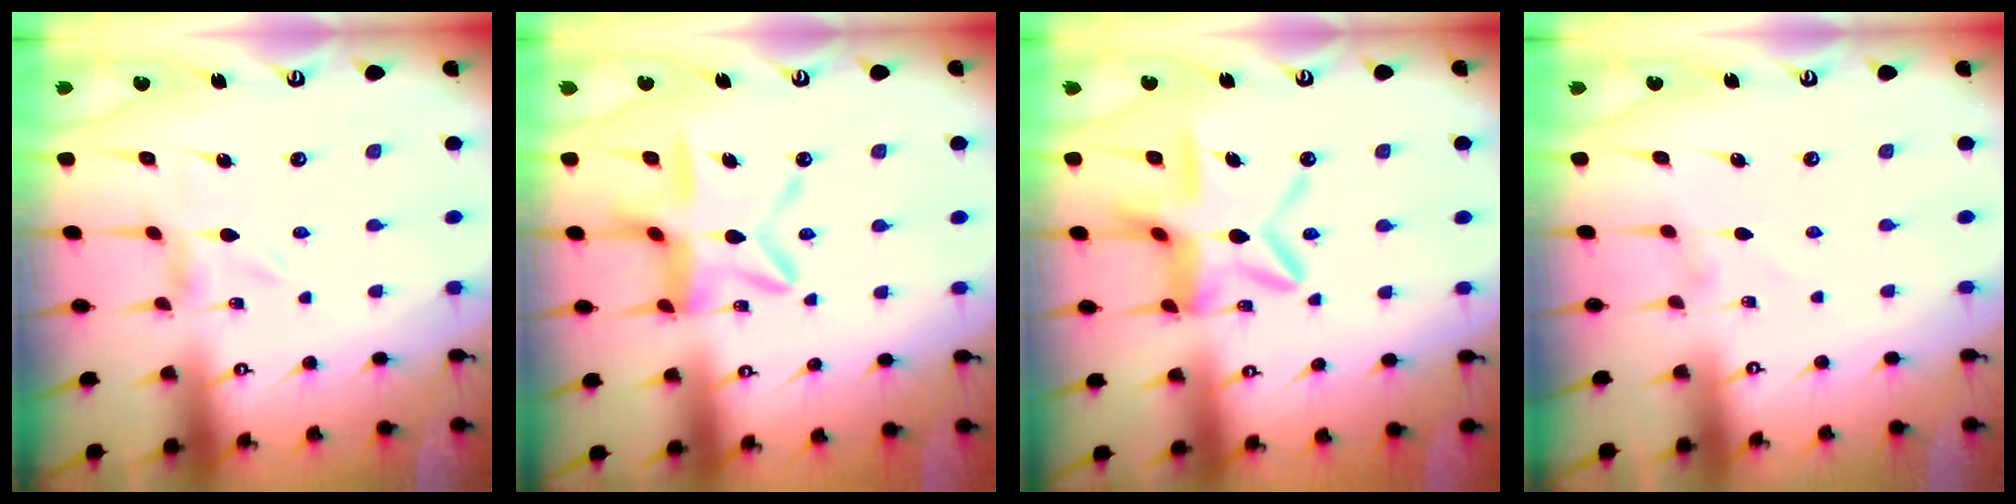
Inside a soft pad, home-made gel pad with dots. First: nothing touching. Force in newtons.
{"total": 15.0, "press": 15.0, "slide": 1.3}
{"total": 14.1, "press": 14.0, "slide": 1.3}
{"total": 0.8, "press": 0.8, "slide": 0.1}